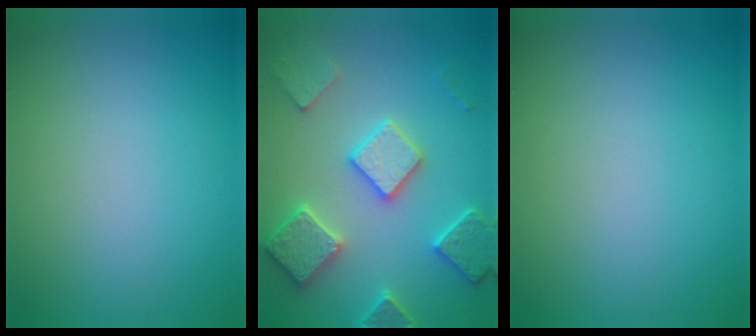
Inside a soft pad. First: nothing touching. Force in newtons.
{"total": 5.1, "press": 4.9, "slide": 1.2}
{"total": 0.0}